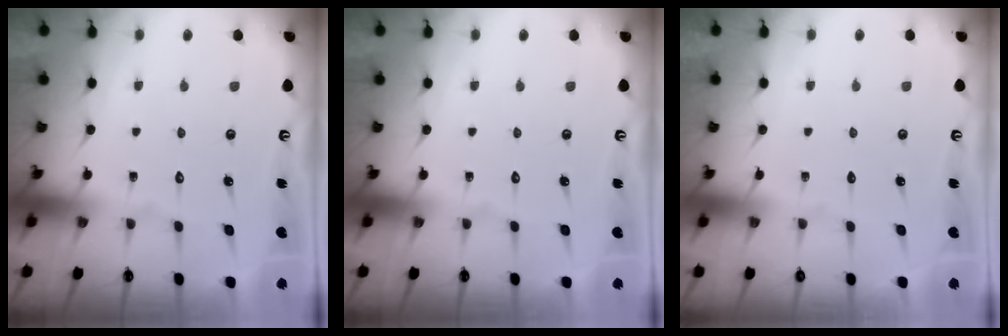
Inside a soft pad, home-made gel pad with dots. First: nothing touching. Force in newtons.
{"total": 0.0}
{"total": 0.0}